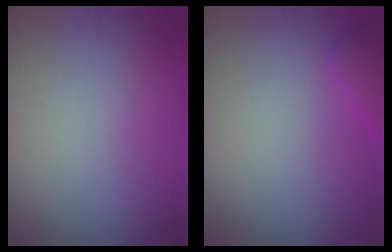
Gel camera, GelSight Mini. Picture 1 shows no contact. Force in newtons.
{"total": 1.6, "press": 1.6, "slide": 0.2}